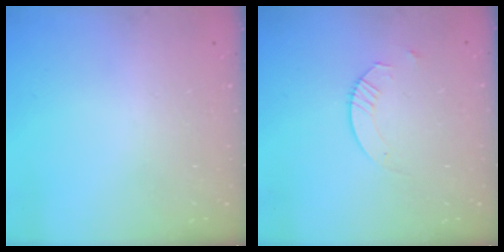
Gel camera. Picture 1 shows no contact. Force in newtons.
{"total": 4.5, "press": 4.5, "slide": 0.5}